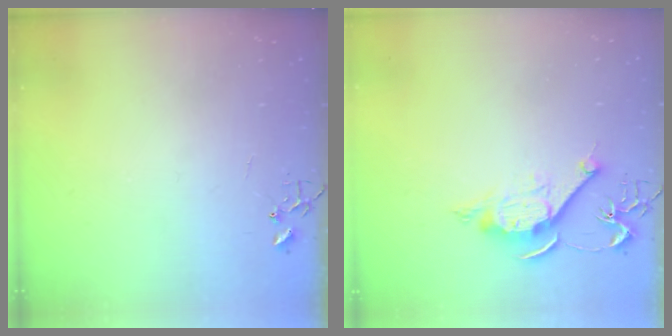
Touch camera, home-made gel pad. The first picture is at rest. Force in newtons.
{"total": 10.3, "press": 10.3, "slide": 0.6}